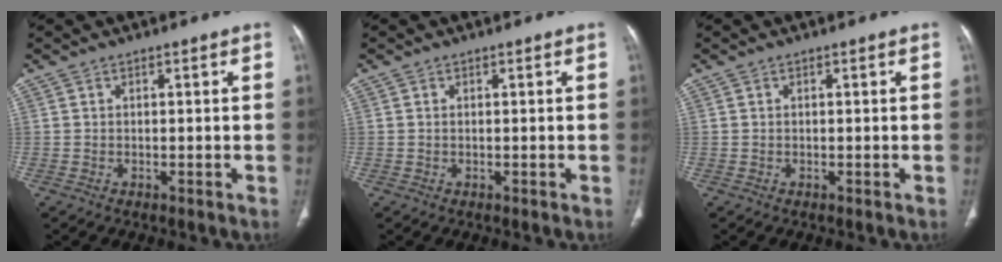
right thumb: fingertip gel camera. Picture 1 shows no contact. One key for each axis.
{"total": 0.0}
{"total": 0.0}